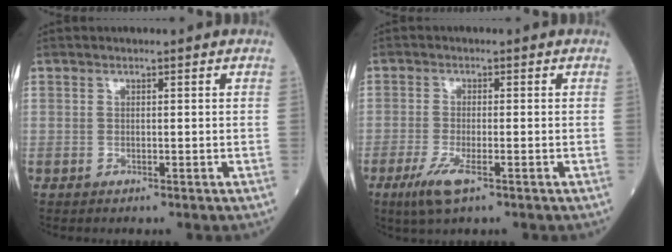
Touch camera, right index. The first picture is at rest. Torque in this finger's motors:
{"motor_torque": [0.57, -0.24, 0.16, 0.07]}